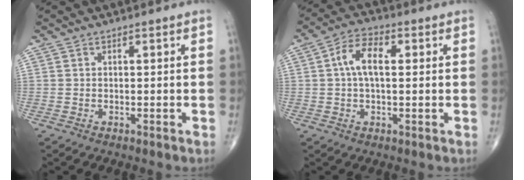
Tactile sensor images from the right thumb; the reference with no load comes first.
{"total": 7.6, "force": [1.3, 3.9, 6.4], "torque": [-0.119, 0.020, 0.019]}